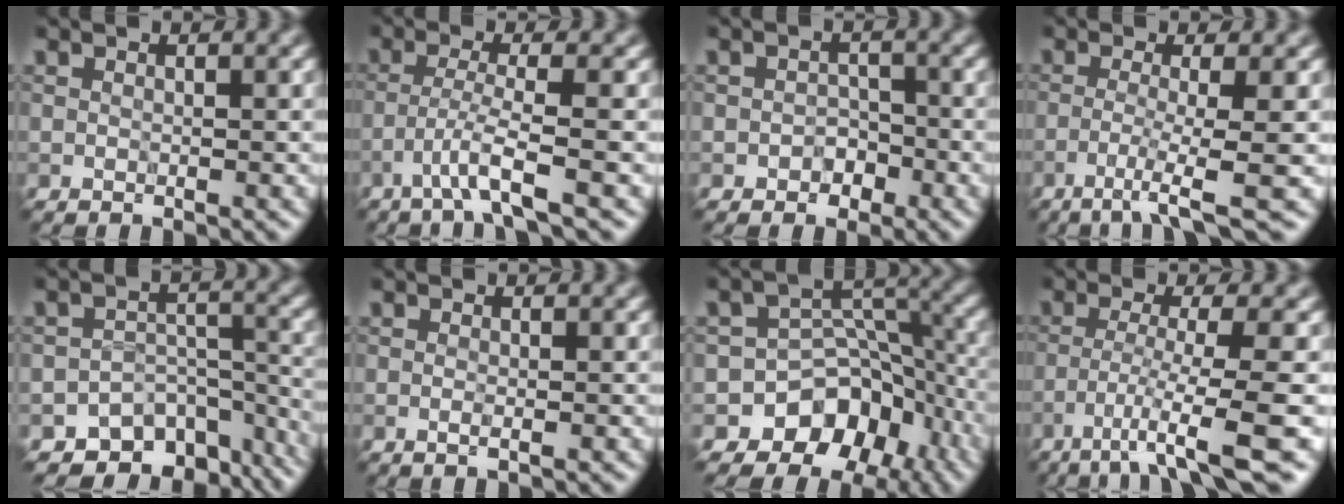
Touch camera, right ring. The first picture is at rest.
{"total": 3.2, "force": [-1.8, 0.0, 2.7], "torque": [-0.045, 0.010, -0.049]}
{"total": 1.8, "force": [-1.0, 1.4, 0.6], "torque": [-0.004, 0.004, -0.019]}
{"total": 4.5, "force": [-1.9, 0.3, 4.0], "torque": [-0.067, -0.001, -0.046]}
{"total": 9.4, "force": [-7.2, 5.7, 2.4], "torque": [-0.008, -0.002, -0.088]}
{"total": 0.8, "force": [0.0, 0.2, 0.8], "torque": [-0.011, -0.006, -0.003]}
{"total": 7.8, "force": [-4.4, 6.2, 1.8], "torque": [-0.003, 0.022, -0.085]}
{"total": 6.5, "force": [-3.4, 0.4, 5.5], "torque": [-0.084, -0.004, -0.061]}